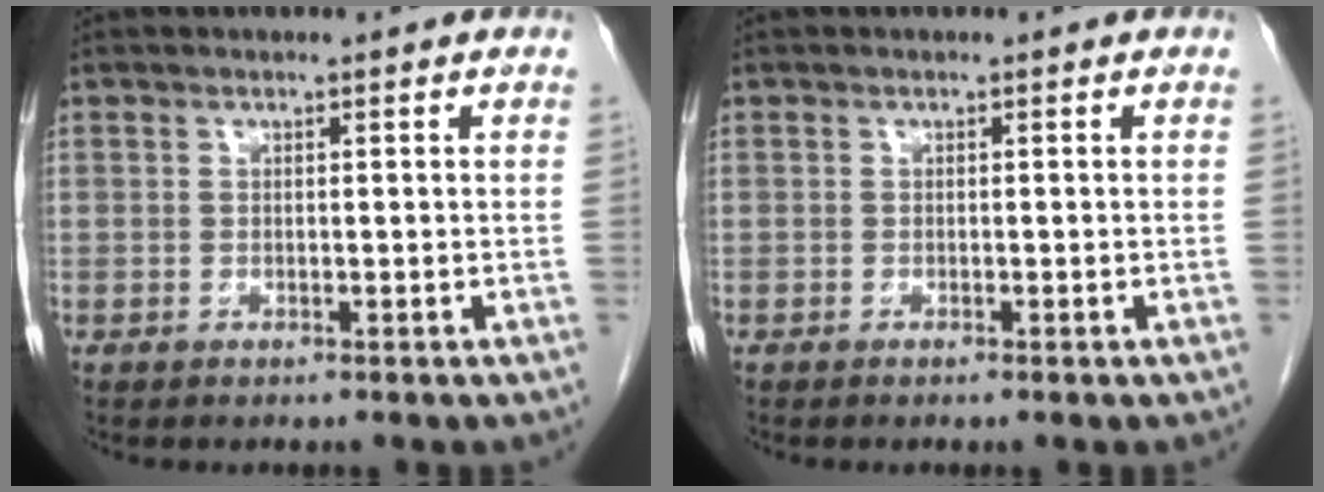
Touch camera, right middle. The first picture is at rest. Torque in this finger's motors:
{"motor_torque": [-0.38, -0.01, 0.00, -0.01]}